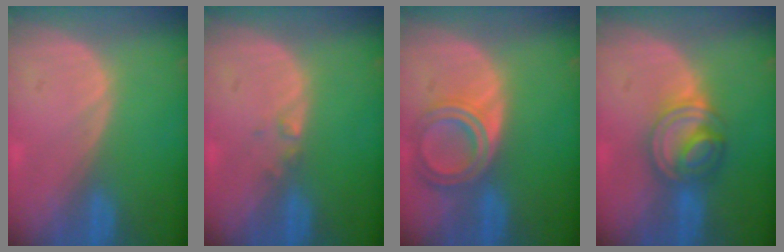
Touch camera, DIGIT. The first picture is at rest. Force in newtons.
{"total": 0.9, "press": 0.9, "slide": 0.1}
{"total": 6.6, "press": 5.9, "slide": 2.9}
{"total": 6.4, "press": 6.1, "slide": 2.0}